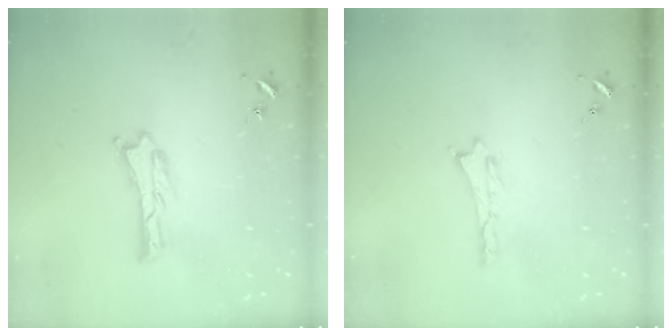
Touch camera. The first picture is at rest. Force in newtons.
{"total": 0.0}